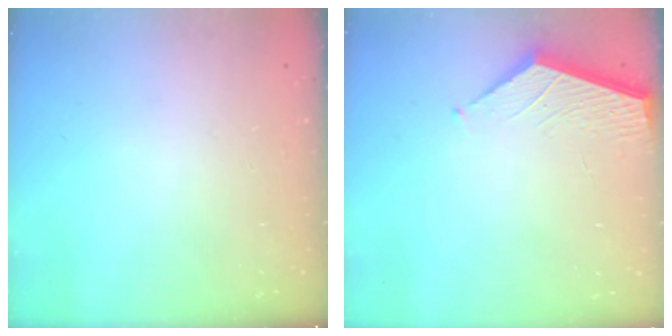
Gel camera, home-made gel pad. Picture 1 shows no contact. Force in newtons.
{"total": 2.1, "press": 2.1, "slide": 0.2}